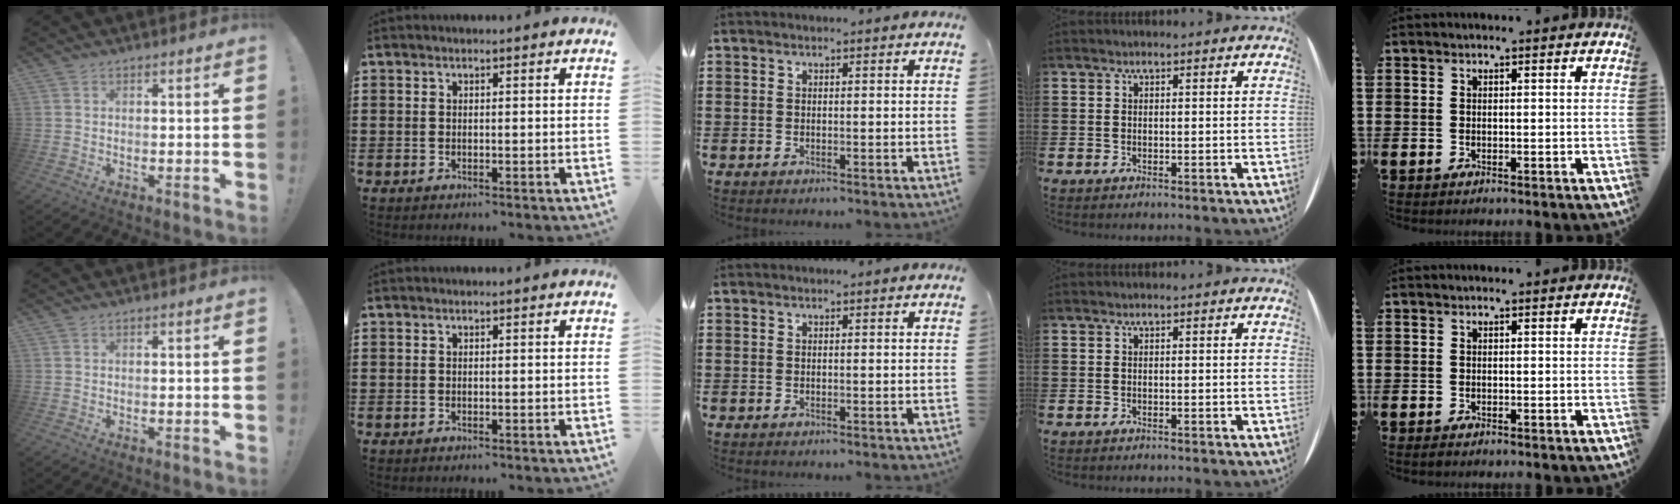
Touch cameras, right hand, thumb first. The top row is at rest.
{}